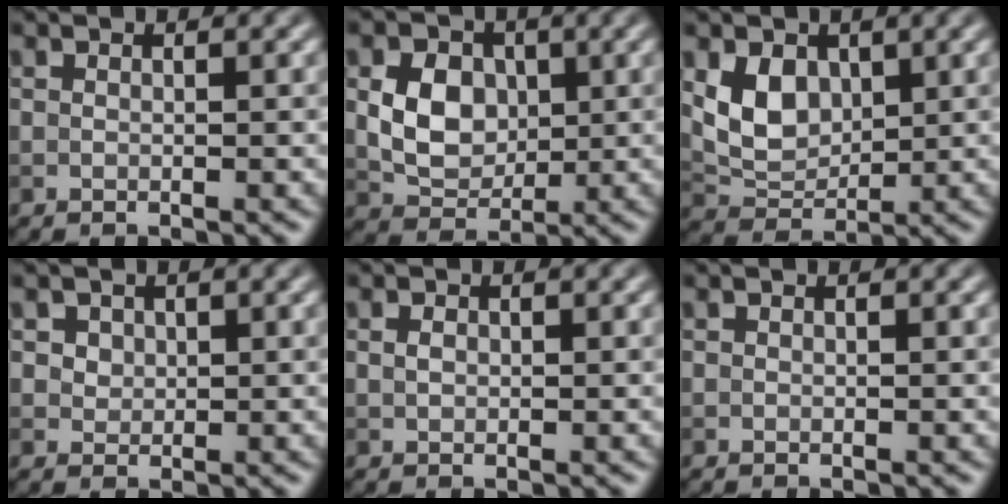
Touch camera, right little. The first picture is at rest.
{"total": 5.0, "force": [0.5, 3.8, 3.2], "torque": [-0.063, -0.003, 0.009]}
{"total": 4.1, "force": [1.3, 2.9, 2.5], "torque": [-0.053, -0.007, 0.027]}
{"total": 1.6, "force": [0.7, 1.3, 0.5], "torque": [-0.012, -0.003, 0.020]}
{"total": 0.7, "force": [0.2, 0.6, 0.4], "torque": [-0.012, 0.000, 0.003]}
{"total": 0.0}